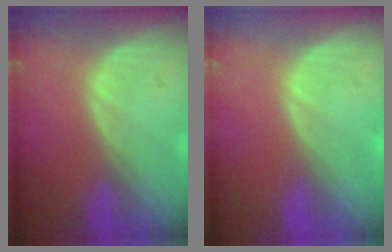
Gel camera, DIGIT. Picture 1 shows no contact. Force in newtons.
{"total": 0.0}